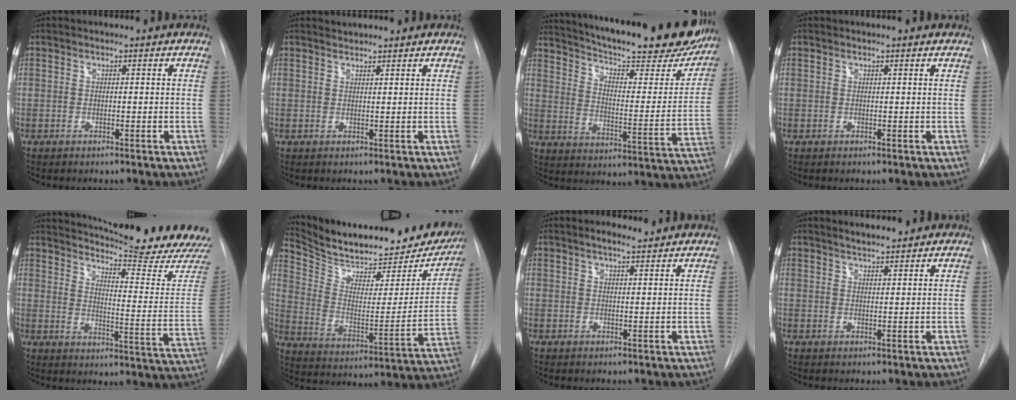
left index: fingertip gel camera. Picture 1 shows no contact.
{"total": 1.9, "force": [1.9, 0.2, 0.0], "torque": [-0.006, 0.018, 0.035]}
{"total": 29.5, "force": [25.0, 5.9, 14.4], "torque": [-0.228, -0.049, 0.324]}
{"total": 2.1, "force": [2.0, 0.3, 0.6], "torque": [-0.012, 0.012, 0.018]}
{"total": 21.6, "force": [20.3, -0.7, 7.4], "torque": [-0.123, -0.114, 0.251]}
{"total": 26.8, "force": [23.8, 7.5, 9.8], "torque": [-0.160, -0.048, 0.324]}
{"total": 3.8, "force": [3.3, 0.6, 1.7], "torque": [-0.026, 0.015, 0.050]}
{"total": 4.3, "force": [3.9, 0.8, 1.5], "torque": [-0.024, 0.014, 0.060]}